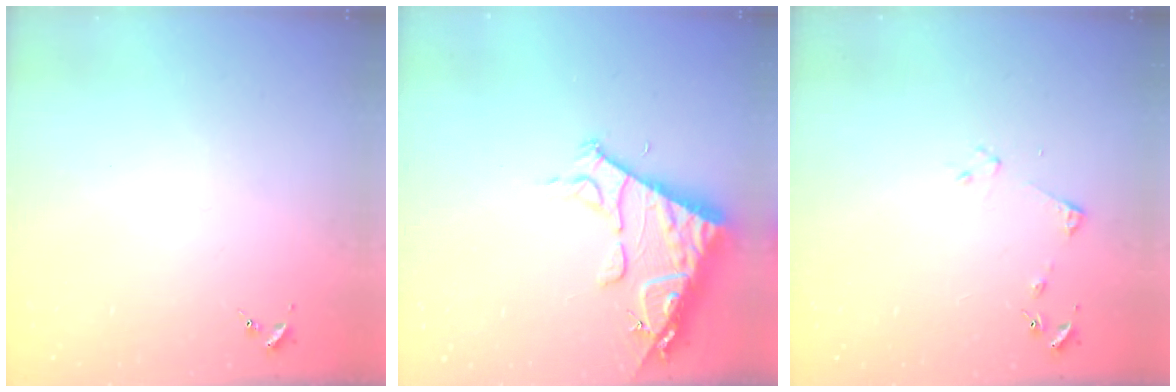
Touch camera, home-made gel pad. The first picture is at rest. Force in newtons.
{"total": 13.9, "press": 13.8, "slide": 1.7}
{"total": 4.5, "press": 4.5, "slide": 0.6}